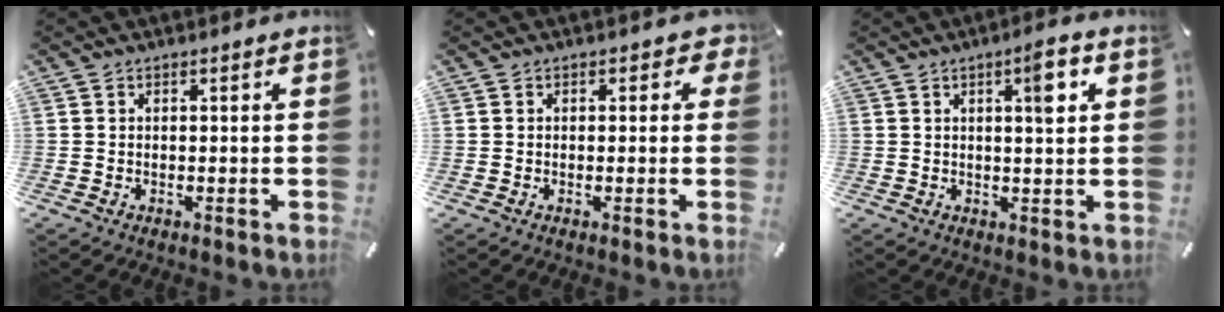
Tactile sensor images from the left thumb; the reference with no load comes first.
{"total": 2.3, "force": [0.4, 2.0, 1.2], "torque": [0.000, -0.002, 0.000]}
{"total": 6.2, "force": [2.3, 1.5, 5.6], "torque": [-0.073, -0.013, 0.029]}